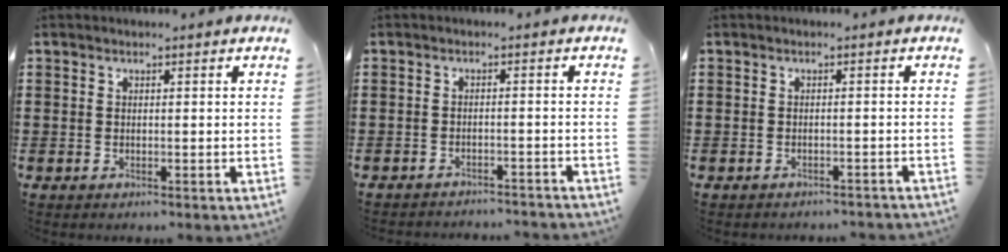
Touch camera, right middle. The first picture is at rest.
{"total": 2.0, "force": [-2.0, 0.0, 0.1], "torque": [-0.006, 0.003, -0.044]}
{"total": 1.1, "force": [-1.0, 0.1, 0.2], "torque": [-0.006, 0.001, -0.021]}